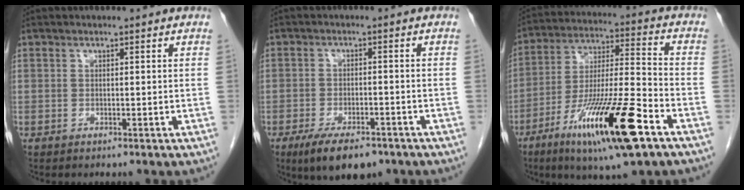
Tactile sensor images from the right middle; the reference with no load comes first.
{"total": 8.3, "force": [-5.8, 3.3, 5.1], "torque": [-0.083, -0.008, -0.091]}
{"total": 19.3, "force": [-10.0, 1.8, 16.4], "torque": [-0.292, -0.034, -0.172]}